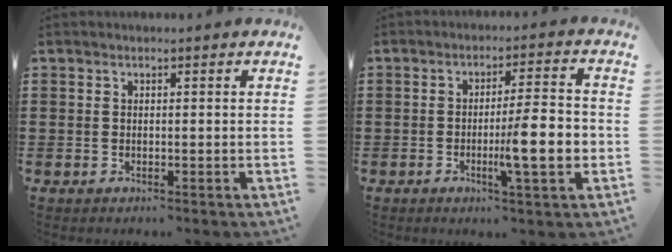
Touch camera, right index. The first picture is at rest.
{"total": 9.3, "force": [-2.1, 1.2, 9.0], "torque": [-0.129, -0.009, -0.036]}